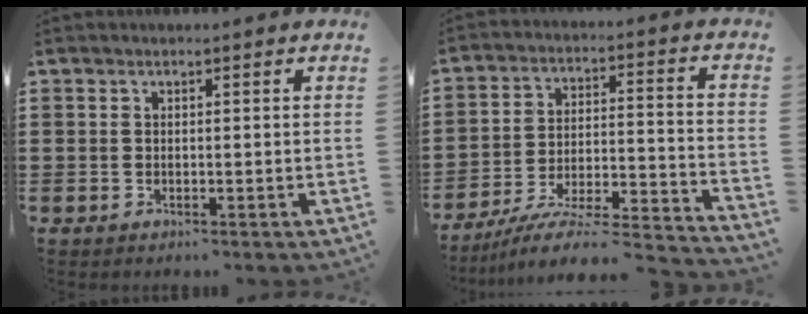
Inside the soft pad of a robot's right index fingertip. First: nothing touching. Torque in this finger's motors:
{"motor_torque": [0.56, 0.75, 0.69, 0.16]}